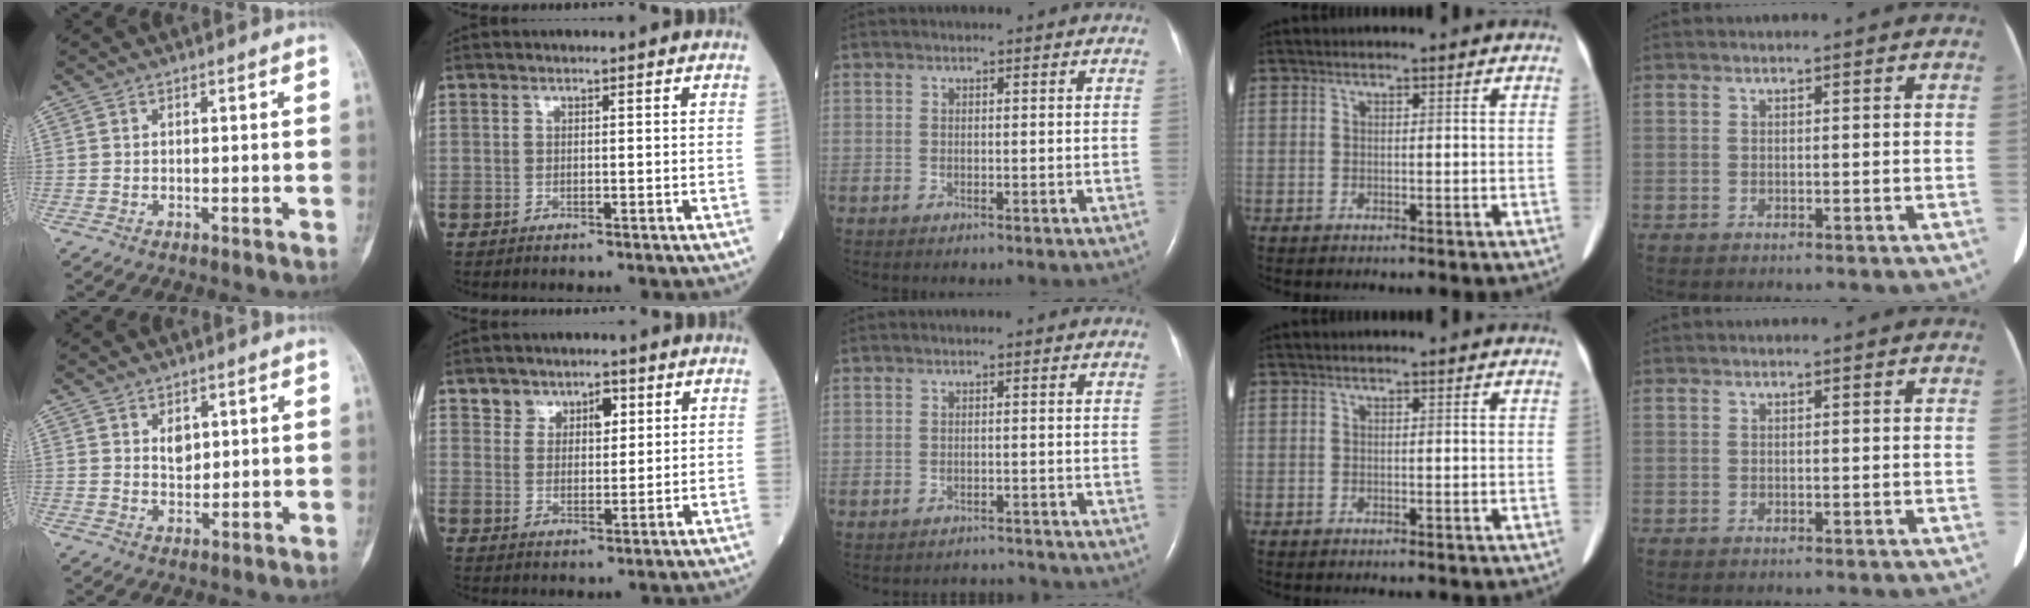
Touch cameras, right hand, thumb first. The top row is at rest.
{"thumb": {"total": 3.1, "force": [1.2, 2.1, 1.9], "torque": [-0.018, -0.009, 0.022]}, "index": {"total": 5.0, "force": [2.9, 3.5, 2.2], "torque": [-0.026, 0.011, 0.052]}, "middle": {"total": 3.3, "force": [-3.1, 0.1, -0.9], "torque": [0.012, -0.002, -0.045]}}